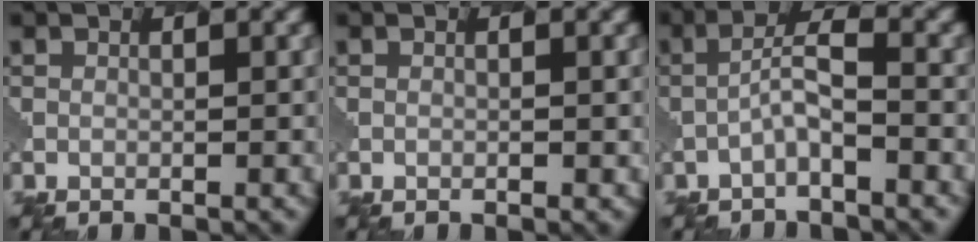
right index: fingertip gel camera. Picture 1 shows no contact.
{"total": 0.0}
{"total": 2.5, "force": [-1.0, 0.4, 2.3], "torque": [-0.047, 0.014, -0.028]}